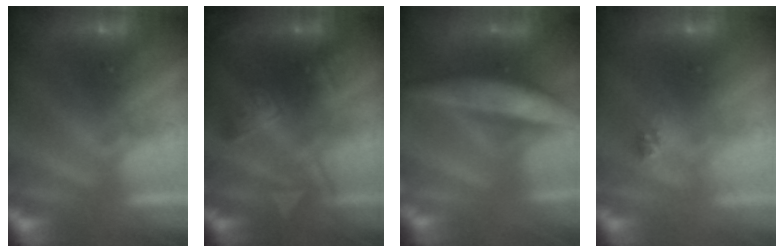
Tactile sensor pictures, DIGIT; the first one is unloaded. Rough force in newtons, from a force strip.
{"total": 2.6}
{"total": 12.7}
{"total": 2.3}